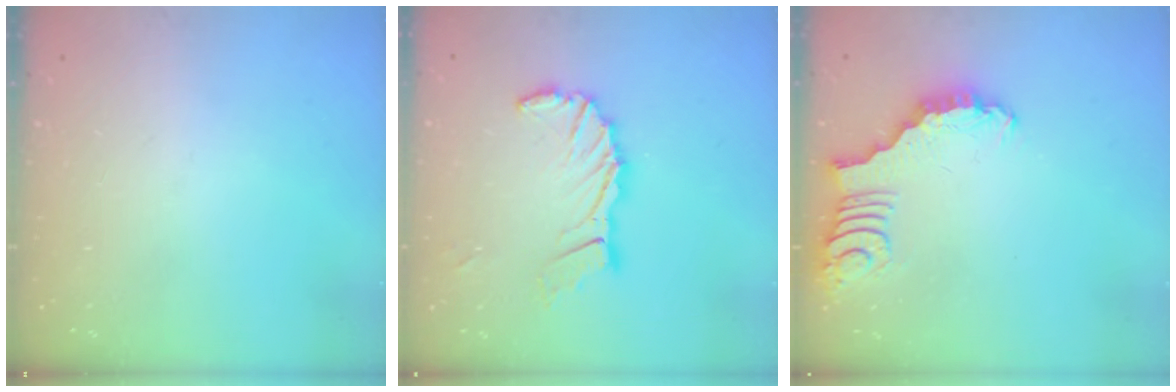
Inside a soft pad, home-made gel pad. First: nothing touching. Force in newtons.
{"total": 11.6, "press": 11.6, "slide": 1.2}
{"total": 3.0, "press": 2.9, "slide": 0.3}